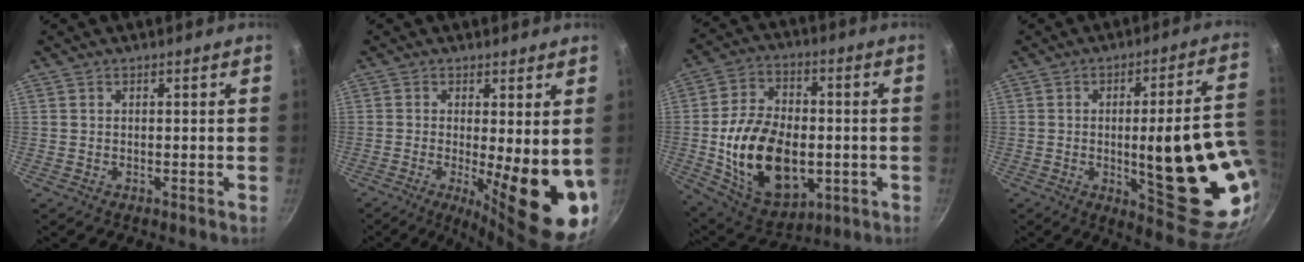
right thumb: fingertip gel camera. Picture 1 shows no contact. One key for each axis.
{"total": 14.9, "fx": -1.7, "fy": 4.2, "fz": 14.2, "tx": -0.174, "ty": -0.026, "tz": -0.016}
{"total": 21.1, "fx": -3.0, "fy": 13.7, "fz": 15.8, "tx": -0.257, "ty": 0.014, "tz": -0.034}
{"total": 23.6, "fx": -2.3, "fy": 6.6, "fz": 22.5, "tx": -0.271, "ty": -0.013, "tz": -0.016}